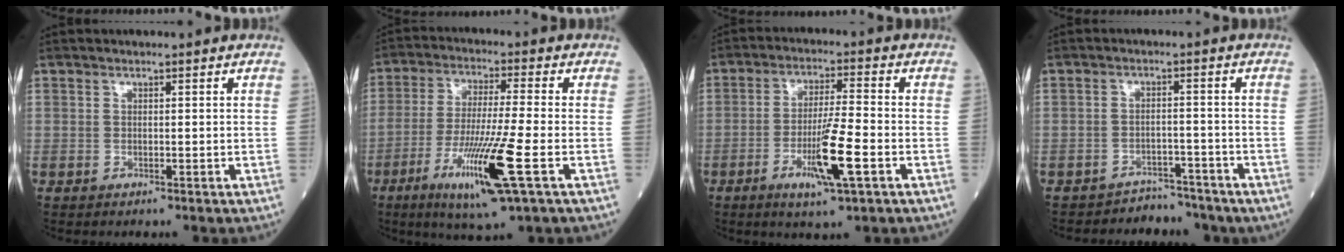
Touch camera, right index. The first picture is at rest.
{"total": 13.3, "force": [-5.3, -0.2, 12.2], "torque": [-0.239, -0.028, -0.095]}
{"total": 9.4, "force": [-3.5, 0.3, 8.7], "torque": [-0.161, -0.014, -0.063]}
{"total": 5.2, "force": [-4.5, 2.5, -0.7], "torque": [0.016, 0.021, -0.066]}